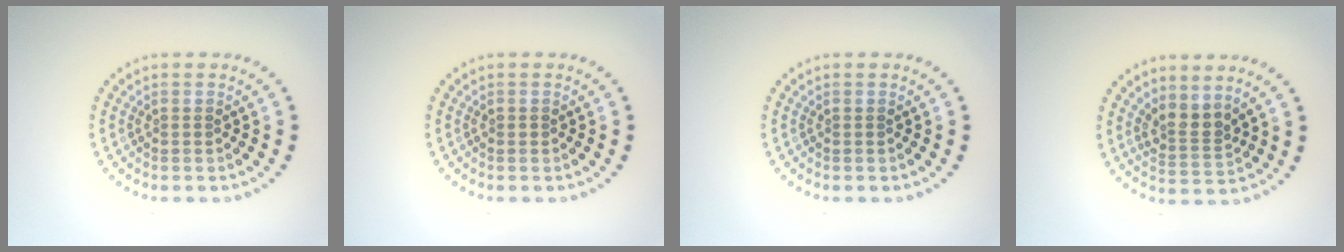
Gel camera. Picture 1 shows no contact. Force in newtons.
{"total": 0.5, "press": 0.5, "slide": 0.1}
{"total": 0.0}
{"total": 2.5, "press": 1.8, "slide": 1.7}